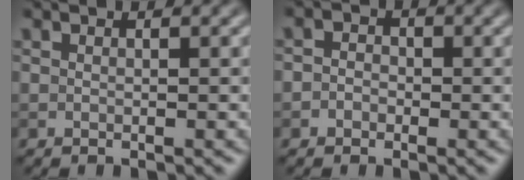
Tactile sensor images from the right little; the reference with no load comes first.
{"total": 1.7, "force": [-0.3, 1.6, 0.6], "torque": [0.009, 0.005, -0.025]}